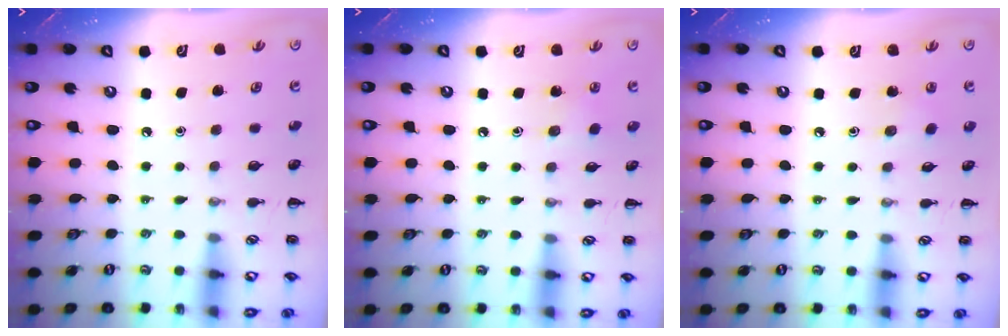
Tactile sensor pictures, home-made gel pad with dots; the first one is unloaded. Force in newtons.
{"total": 6.0, "press": 5.8, "slide": 1.6}
{"total": 2.5, "press": 2.4, "slide": 0.8}